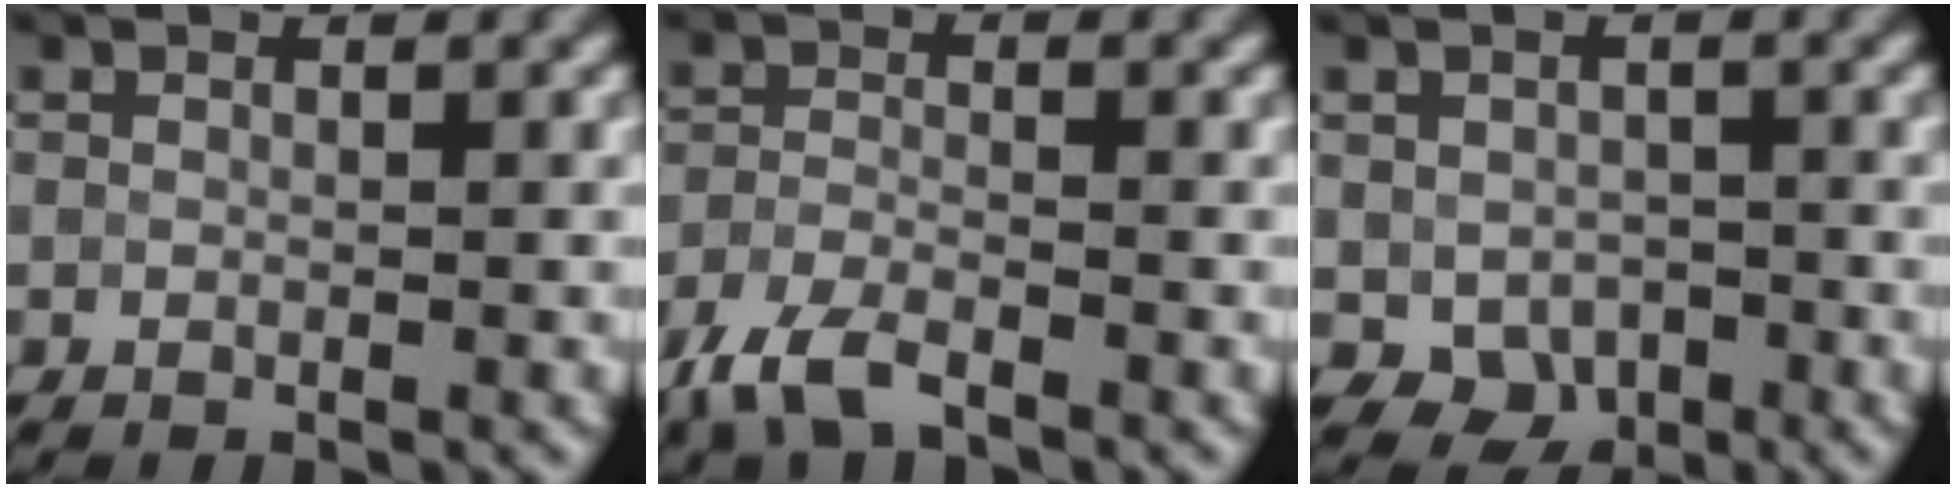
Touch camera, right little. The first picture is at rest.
{"total": 4.0, "force": [-2.9, 1.3, 2.3], "torque": [-0.054, -0.009, -0.066]}
{"total": 3.8, "force": [-1.1, 3.0, 2.1], "torque": [-0.035, -0.015, -0.014]}